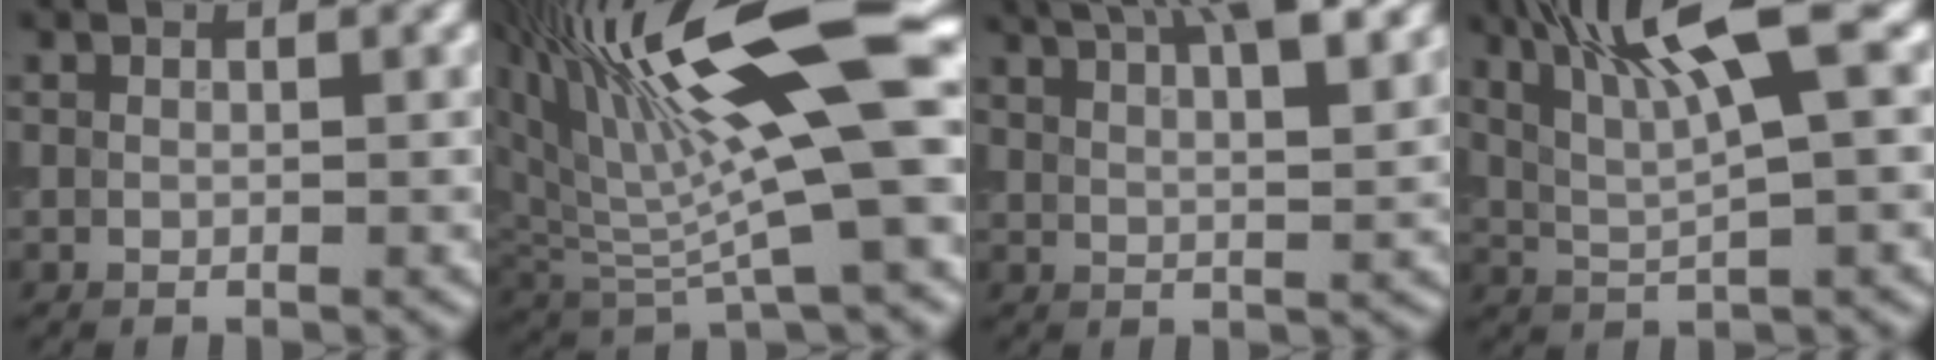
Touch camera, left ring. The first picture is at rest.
{"total": 13.4, "force": [4.3, 3.8, 12.2], "torque": [-0.204, 0.010, 0.069]}
{"total": 8.2, "force": [5.4, 2.4, 5.7], "torque": [-0.055, 0.034, 0.054]}
{"total": 7.7, "force": [3.4, 1.3, 6.8], "torque": [-0.120, 0.012, 0.066]}